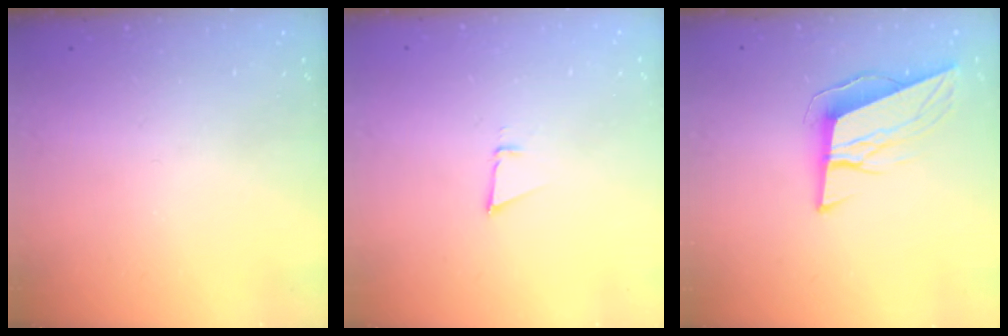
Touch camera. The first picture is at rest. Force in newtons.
{"total": 2.6, "press": 2.5, "slide": 0.8}
{"total": 9.9, "press": 9.5, "slide": 2.7}